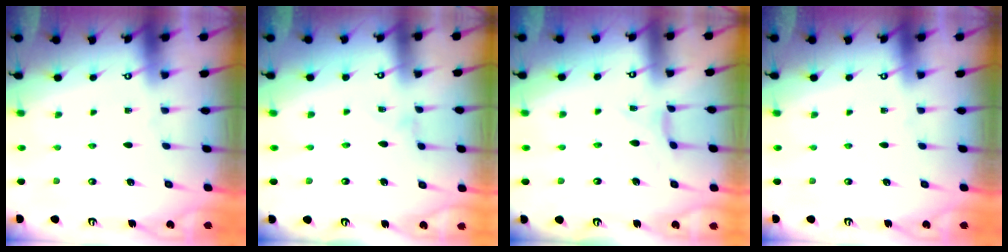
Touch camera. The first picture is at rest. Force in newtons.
{"total": 0.0}
{"total": 3.8, "press": 3.8, "slide": 0.2}
{"total": 0.0}